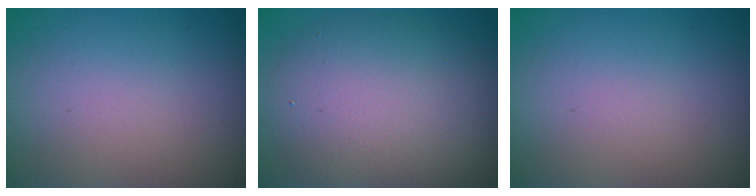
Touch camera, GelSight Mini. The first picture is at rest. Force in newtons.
{"total": 8.3, "press": 8.3, "slide": 0.7}
{"total": 0.0}